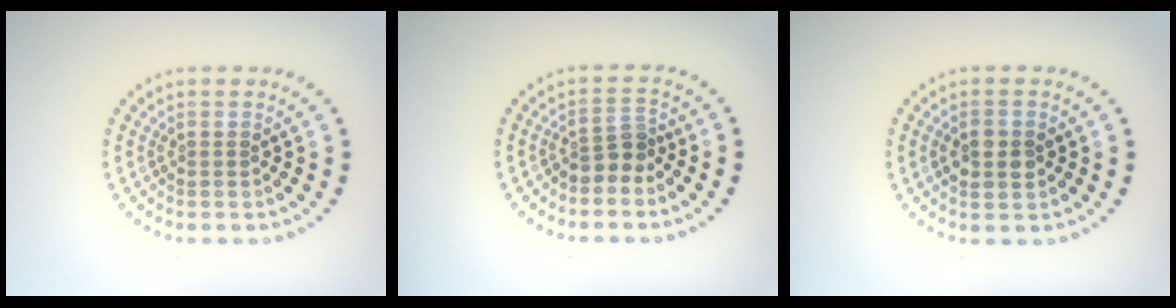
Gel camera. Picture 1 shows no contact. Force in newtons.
{"total": 2.3, "press": 1.8, "slide": 1.4}
{"total": 2.9, "press": 2.9, "slide": 0.1}